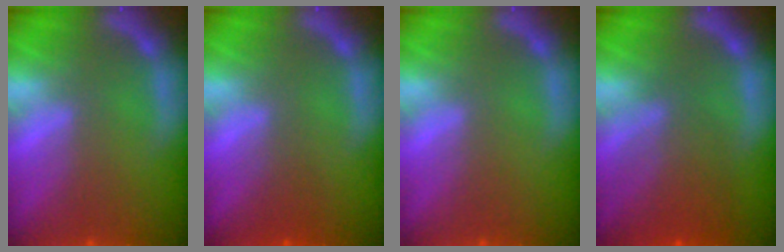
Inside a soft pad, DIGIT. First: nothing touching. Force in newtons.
{"total": 1.4}
{"total": 0.0}
{"total": 5.5}